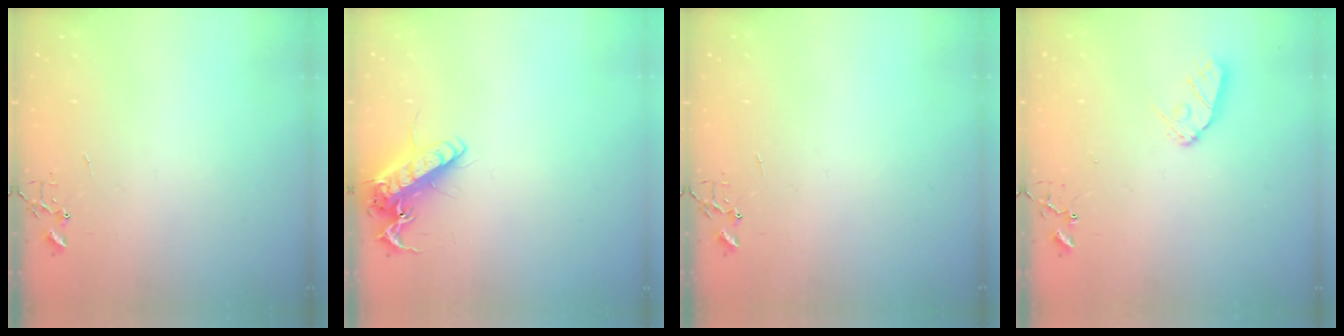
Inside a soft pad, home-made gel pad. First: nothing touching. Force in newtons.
{"total": 13.8, "press": 13.7, "slide": 1.9}
{"total": 0.0}
{"total": 8.6, "press": 8.5, "slide": 0.7}